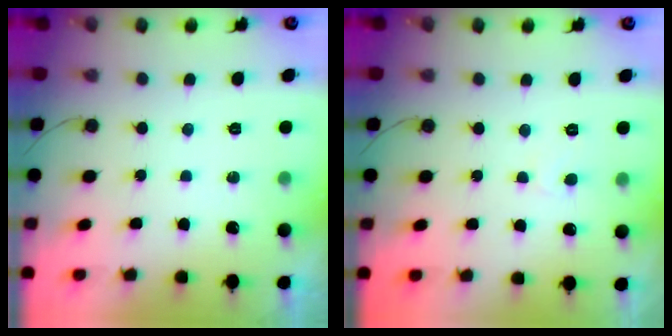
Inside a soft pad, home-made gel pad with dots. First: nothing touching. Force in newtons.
{"total": 3.9, "press": 3.9, "slide": 0.4}